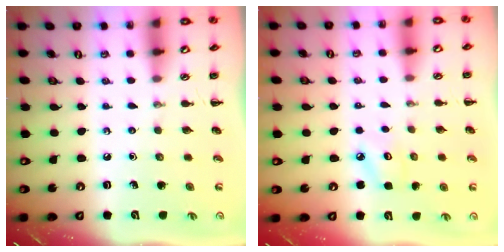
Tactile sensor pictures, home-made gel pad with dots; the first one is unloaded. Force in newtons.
{"total": 4.8, "press": 4.6, "slide": 1.4}